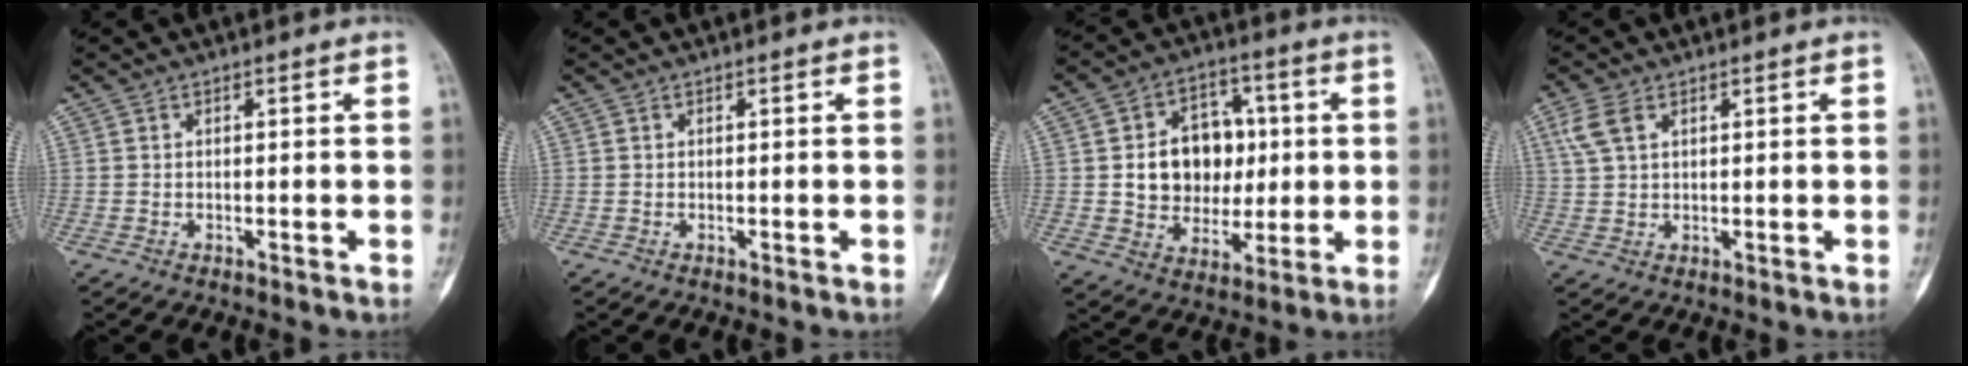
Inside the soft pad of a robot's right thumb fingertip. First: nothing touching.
{"total": 0.0}
{"total": 13.8, "force": [1.2, 11.0, 8.2], "torque": [-0.073, 0.011, 0.029]}
{"total": 4.4, "force": [2.0, 2.4, 3.0], "torque": [-0.070, 0.006, 0.048]}